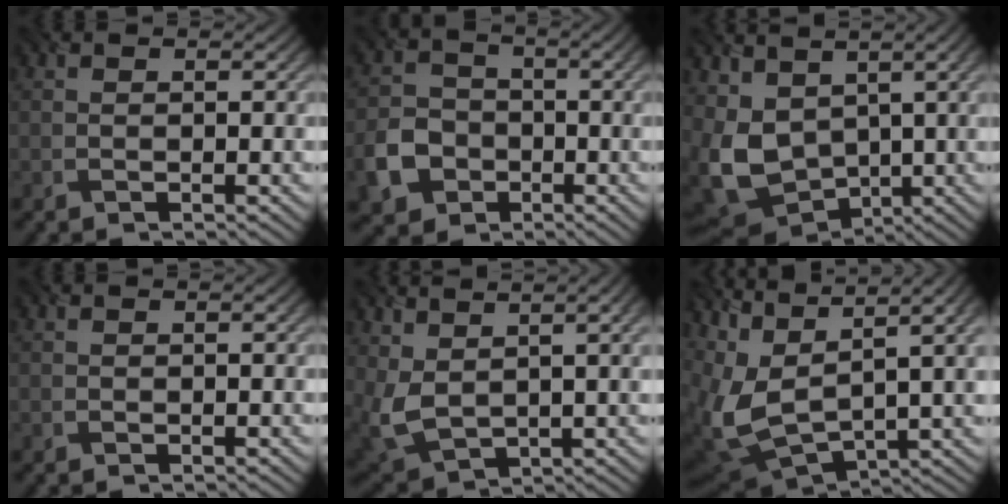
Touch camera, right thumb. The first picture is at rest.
{"total": 6.4, "force": [-2.7, 5.0, 3.0], "torque": [-0.073, -0.009, -0.061]}
{"total": 11.2, "force": [1.6, 7.2, 8.4], "torque": [-0.228, -0.018, 0.041]}
{"total": 0.0}
{"total": 9.2, "force": [2.8, 4.4, 7.6], "torque": [-0.196, -0.009, 0.061]}
{"total": 14.4, "force": [4.0, 5.2, 12.8], "torque": [-0.288, 0.003, 0.097]}